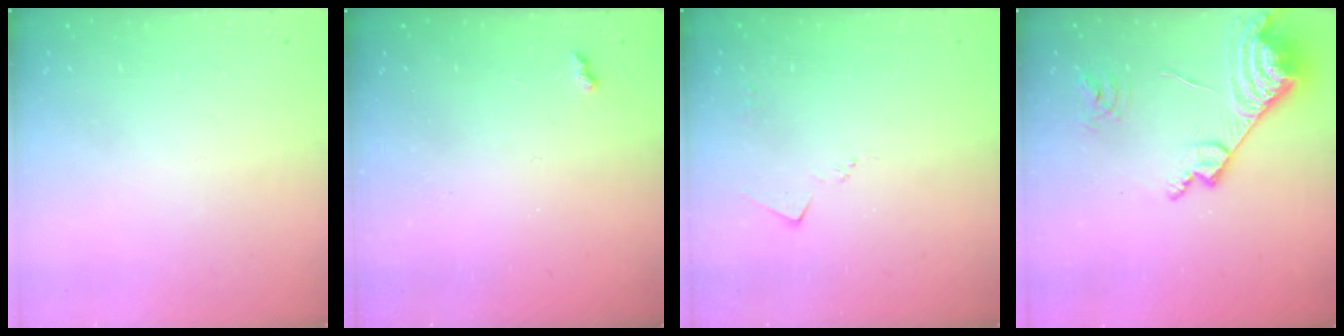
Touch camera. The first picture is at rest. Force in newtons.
{"total": 2.6, "press": 2.5, "slide": 0.5}
{"total": 4.0, "press": 4.0, "slide": 0.4}
{"total": 15.7, "press": 15.5, "slide": 2.0}